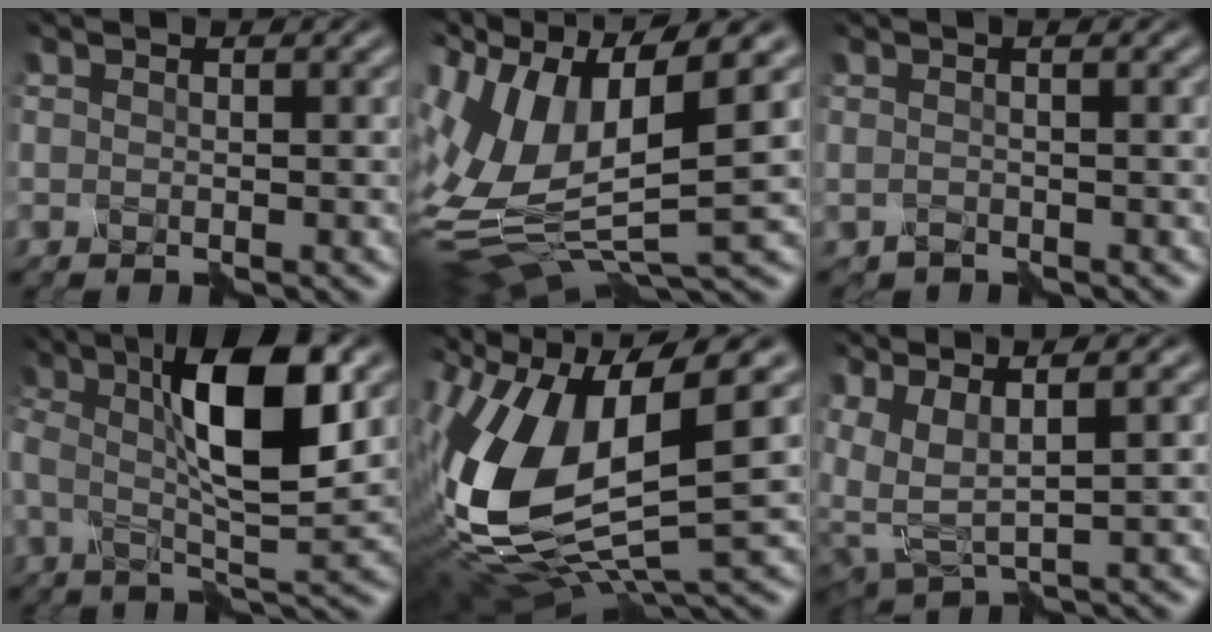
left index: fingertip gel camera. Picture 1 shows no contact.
{"total": 12.7, "force": [1.5, 6.1, 11.0], "torque": [-0.242, 0.003, 0.028]}
{"total": 0.7, "force": [-0.2, 0.1, 0.7], "torque": [-0.015, 0.003, -0.006]}
{"total": 9.6, "force": [1.5, 2.6, 9.1], "torque": [-0.153, 0.008, 0.021]}
{"total": 15.3, "force": [1.4, 7.3, 13.3], "torque": [-0.303, -0.005, 0.037]}
{"total": 5.9, "force": [3.3, 2.0, 4.5], "torque": [-0.109, 0.015, 0.063]}